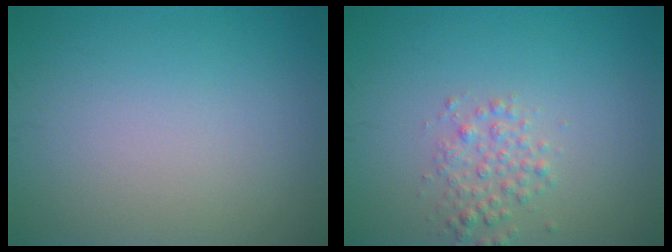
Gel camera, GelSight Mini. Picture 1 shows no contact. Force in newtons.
{"total": 2.1, "press": 2.1, "slide": 0.0}